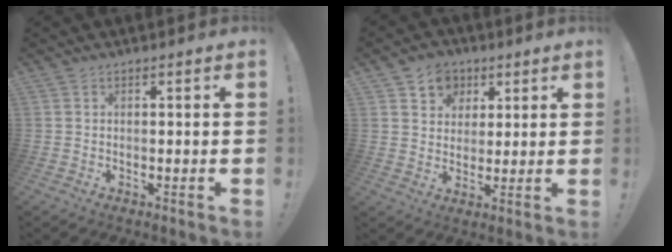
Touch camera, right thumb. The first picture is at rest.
{"total": 8.1, "force": [3.8, 7.1, 1.3], "torque": [-0.010, -0.031, 0.073]}